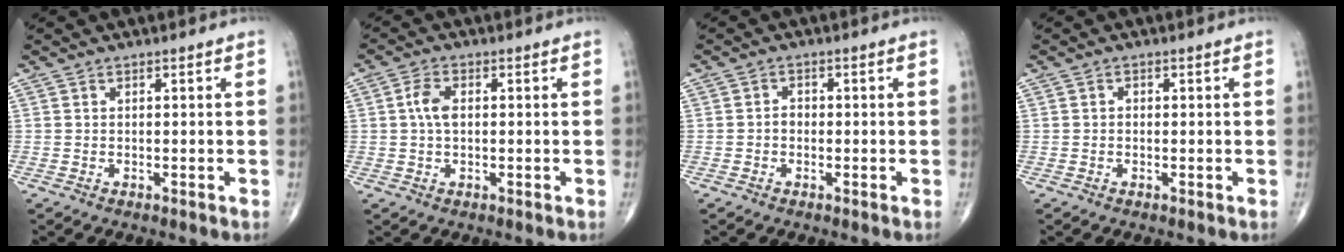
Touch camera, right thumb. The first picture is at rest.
{"total": 4.0, "force": [0.4, 2.2, 3.2], "torque": [-0.071, 0.005, 0.005]}
{"total": 1.6, "force": [-0.4, 1.3, 0.8], "torque": [-0.004, 0.006, -0.011]}
{"total": 0.6, "force": [0.0, 0.5, 0.4], "torque": [-0.001, 0.002, -0.002]}